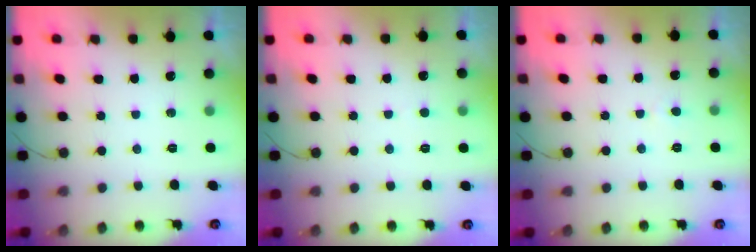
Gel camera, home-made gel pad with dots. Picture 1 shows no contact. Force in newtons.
{"total": 2.1, "press": 2.1, "slide": 0.2}
{"total": 2.0, "press": 2.0, "slide": 0.2}